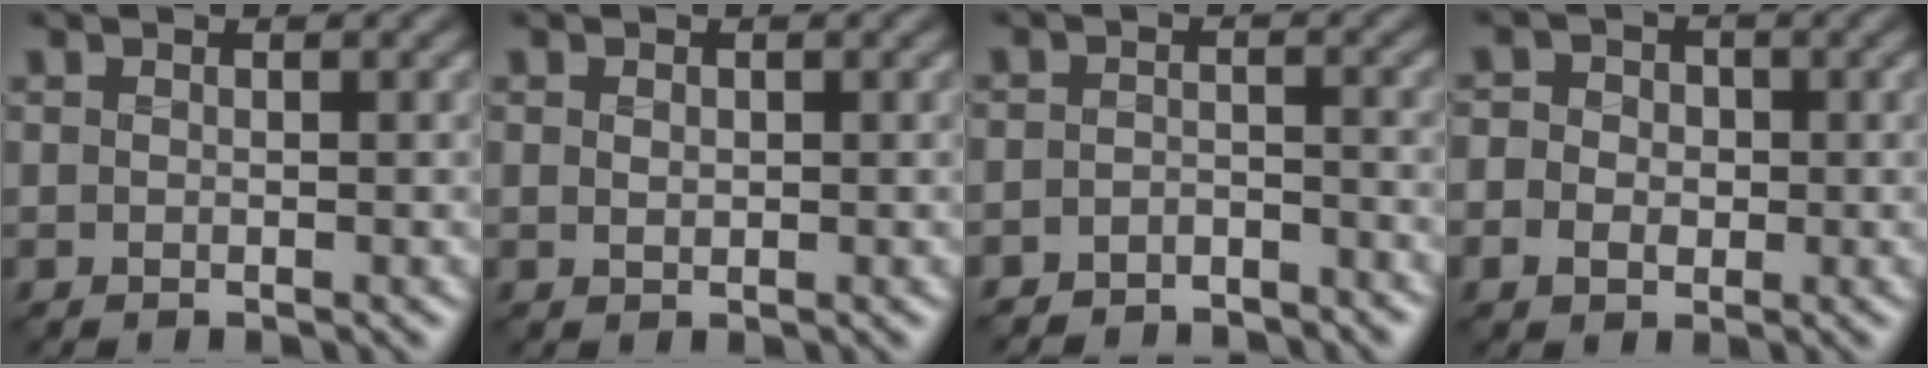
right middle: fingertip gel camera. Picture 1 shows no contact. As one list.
[{"total": 0.8, "force": [0.2, 0.6, 0.5], "torque": [-0.011, -0.001, 0.005]}, {"total": 3.5, "force": [-3.3, 0.8, 0.4], "torque": [-0.003, -0.003, -0.058]}, {"total": 3.8, "force": [-0.2, 3.4, 1.7], "torque": [-0.009, 0.012, -0.025]}]